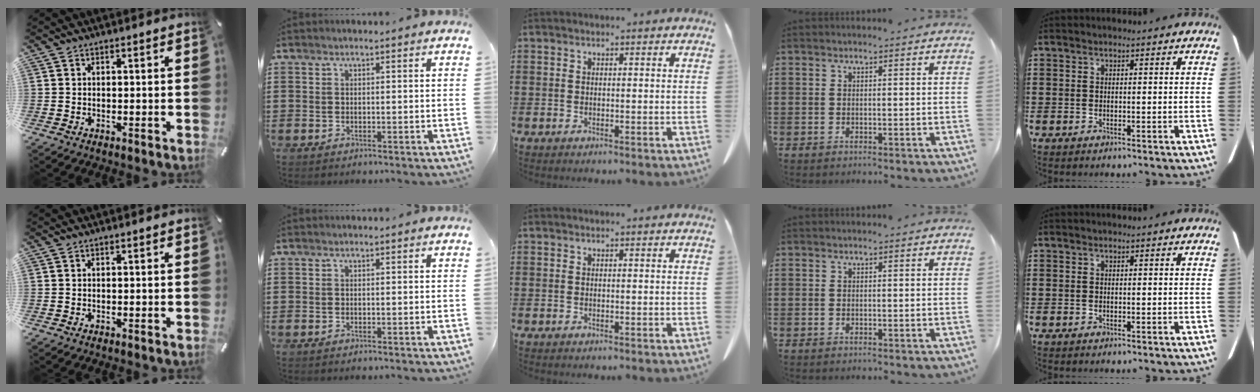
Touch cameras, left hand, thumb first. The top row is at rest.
{}